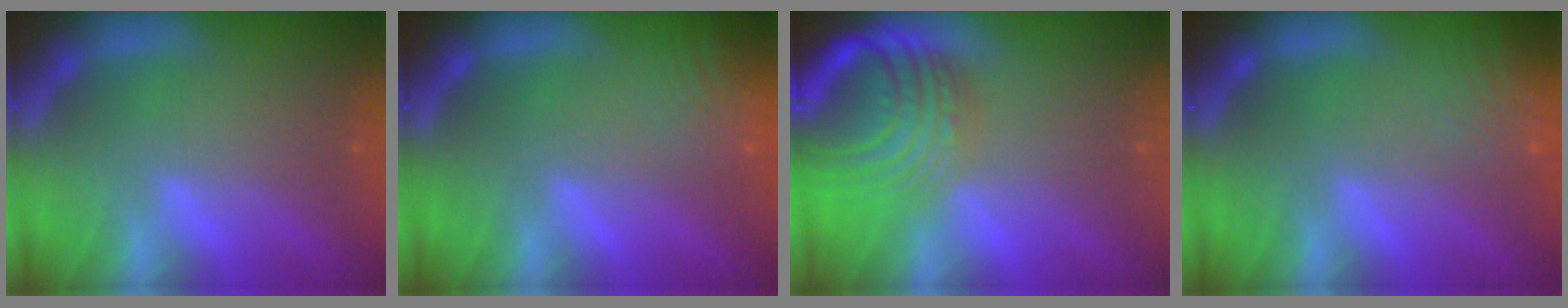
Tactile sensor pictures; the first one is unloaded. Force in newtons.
{"total": 8.5}
{"total": 10.0}
{"total": 9.5}